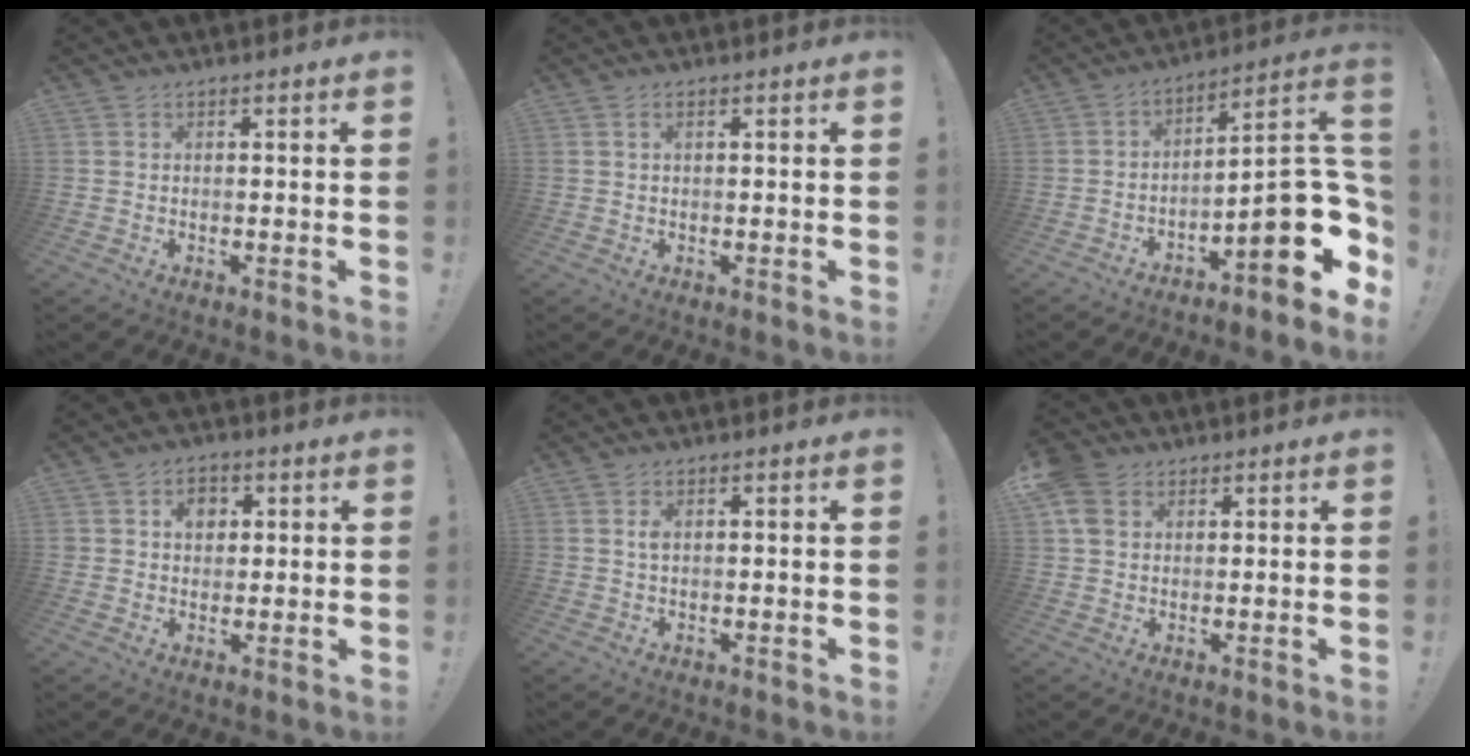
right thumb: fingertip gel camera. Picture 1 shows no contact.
{"total": 1.2, "force": [0.4, 0.4, 1.0], "torque": [-0.023, 0.003, 0.008]}
{"total": 18.3, "force": [-5.6, 6.1, 16.3], "torque": [-0.216, 0.027, -0.083]}
{"total": 7.0, "force": [2.3, 5.5, 3.7], "torque": [-0.052, 0.001, 0.039]}
{"total": 1.4, "force": [0.5, 0.6, 1.2], "torque": [-0.016, -0.001, 0.007]}
{"total": 6.9, "force": [2.9, 5.1, 3.7], "torque": [-0.067, -0.001, 0.059]}